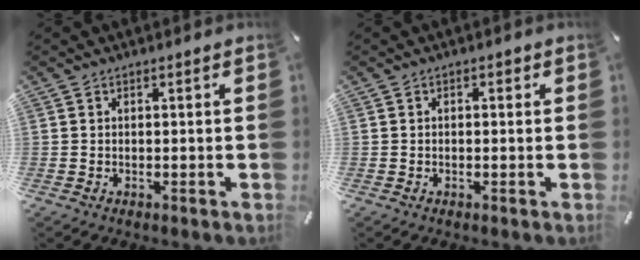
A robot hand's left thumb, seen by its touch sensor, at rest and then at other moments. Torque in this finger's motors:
{"motor_torque": [-0.17, -0.03, -0.07, 0.00, 0.02]}